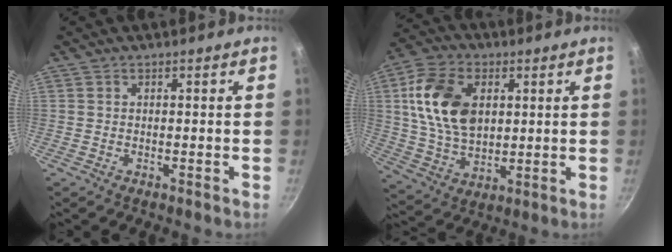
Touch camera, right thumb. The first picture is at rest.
{"total": 15.8, "force": [3.5, 10.5, 11.3], "torque": [-0.196, -0.007, 0.069]}